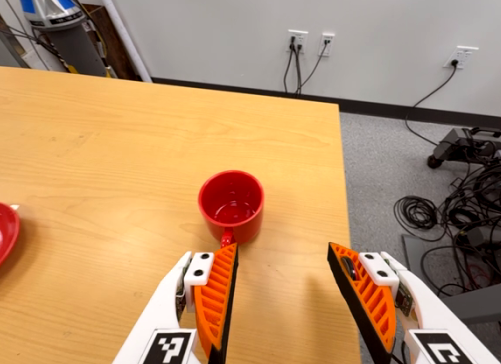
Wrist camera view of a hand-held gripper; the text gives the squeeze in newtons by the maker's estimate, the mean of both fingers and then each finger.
{"total": 0.0}